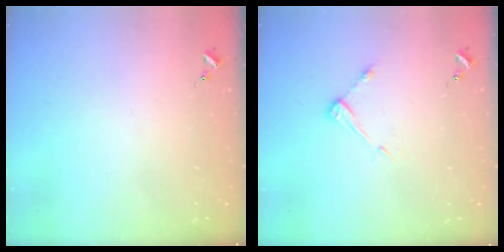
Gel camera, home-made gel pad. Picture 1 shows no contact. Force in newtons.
{"total": 5.2, "press": 5.1, "slide": 0.3}